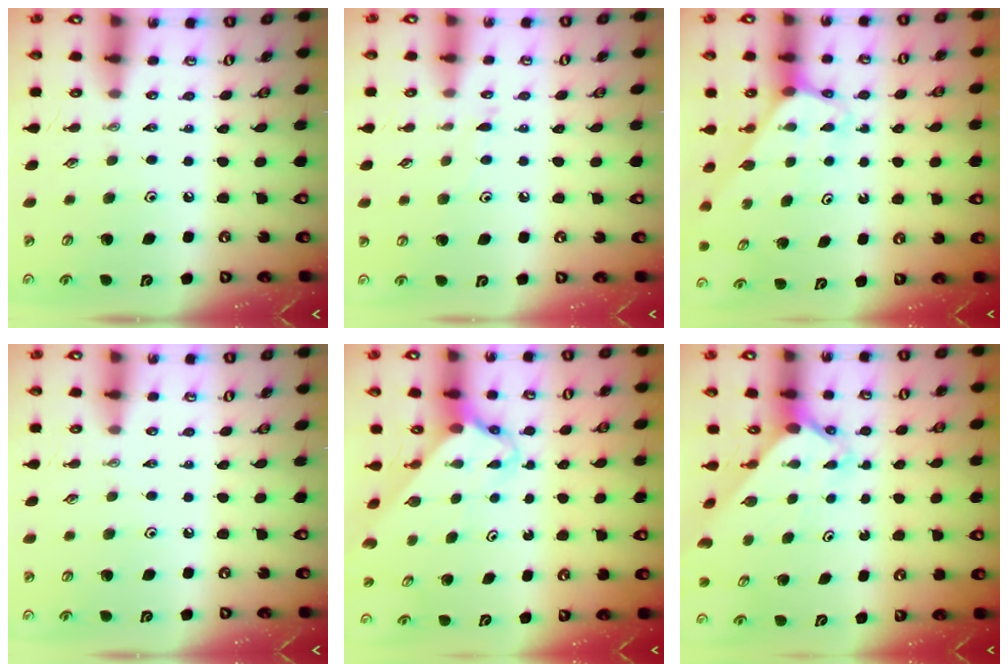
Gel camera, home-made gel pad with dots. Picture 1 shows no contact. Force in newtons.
{"total": 4.9, "press": 4.8, "slide": 0.6}
{"total": 3.1, "press": 3.1, "slide": 0.2}
{"total": 0.0}
{"total": 2.6, "press": 2.6, "slide": 0.2}
{"total": 2.5, "press": 2.5, "slide": 0.3}